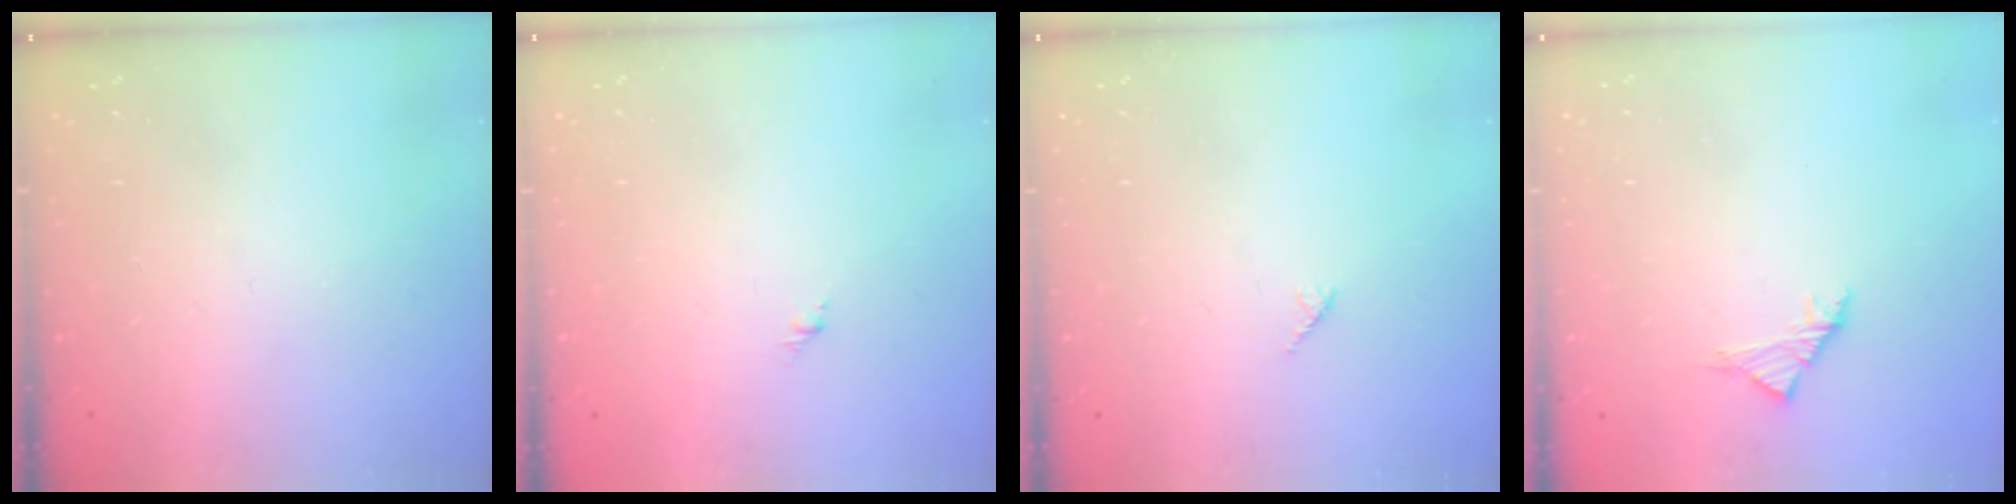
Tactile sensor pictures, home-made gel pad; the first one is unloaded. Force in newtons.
{"total": 1.3, "press": 1.2, "slide": 0.5}
{"total": 4.2, "press": 4.1, "slide": 0.7}
{"total": 2.8, "press": 2.6, "slide": 0.8}